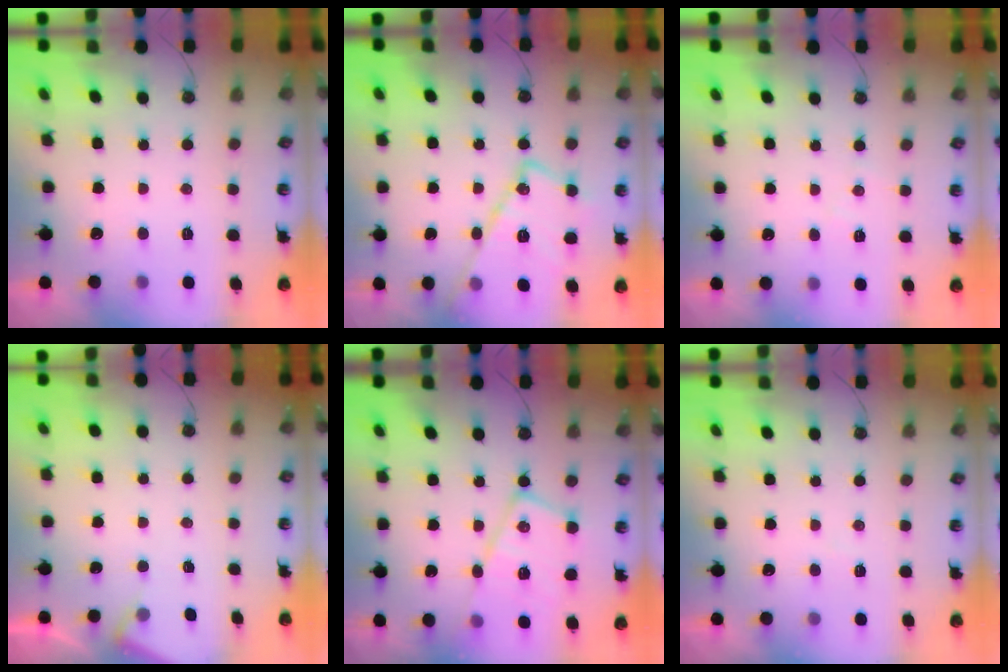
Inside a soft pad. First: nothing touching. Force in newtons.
{"total": 18.9, "press": 18.9, "slide": 0.9}
{"total": 5.5, "press": 5.4, "slide": 0.8}
{"total": 3.4, "press": 3.4, "slide": 0.6}
{"total": 17.3, "press": 17.2, "slide": 1.4}
{"total": 3.8, "press": 3.7, "slide": 0.5}